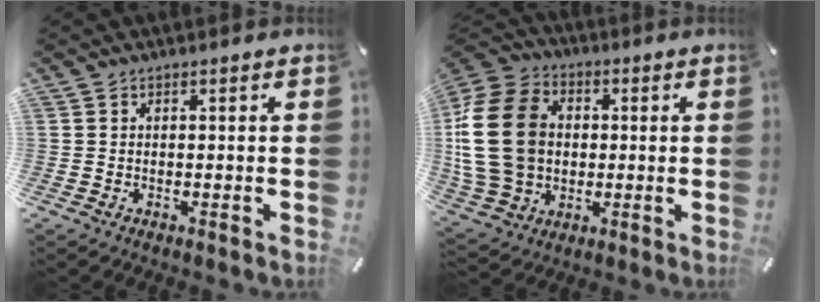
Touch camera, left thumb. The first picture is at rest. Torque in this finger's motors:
{"motor_torque": [1.08, 3.93, 1.79, -0.98, 0.66]}